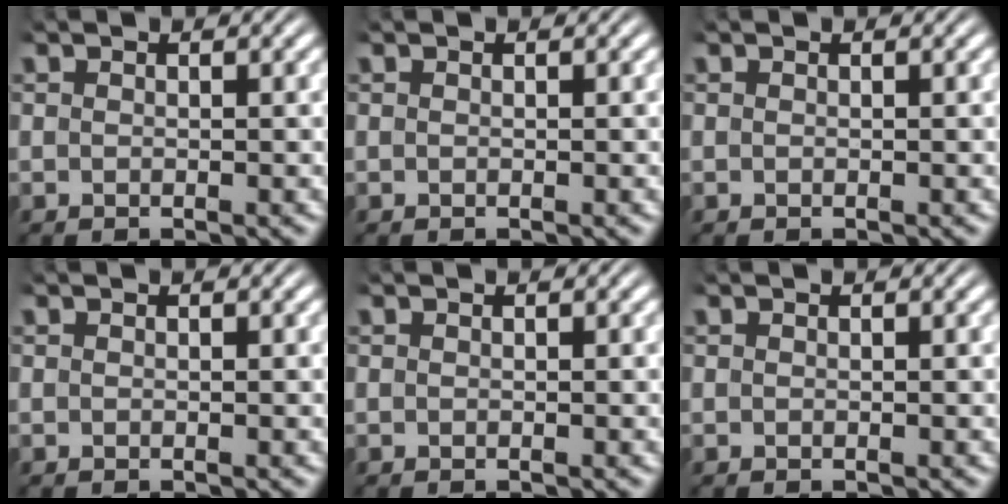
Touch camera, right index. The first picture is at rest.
{"total": 0.0}
{"total": 0.0}
{"total": 0.0}
{"total": 0.0}
{"total": 0.0}